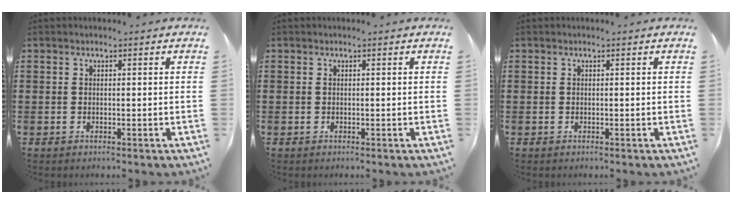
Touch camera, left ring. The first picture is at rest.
{"total": 0.0}
{"total": 0.0}